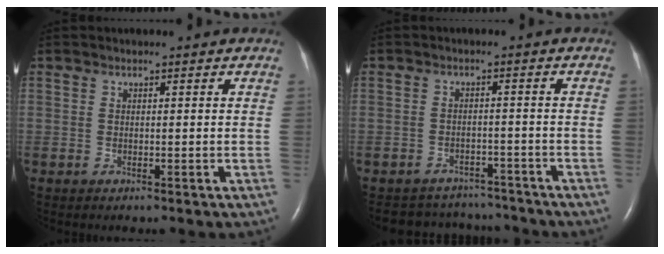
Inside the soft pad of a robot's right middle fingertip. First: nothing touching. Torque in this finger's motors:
{"motor_torque": [-0.25, -0.34, 0.02, 0.03]}